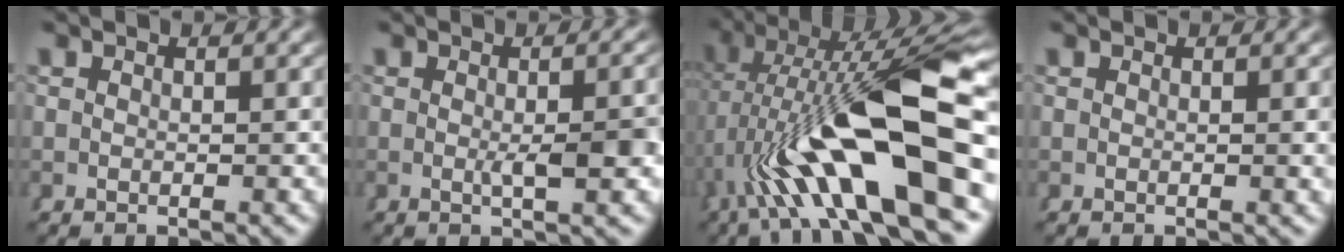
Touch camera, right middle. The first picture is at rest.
{"total": 3.4, "force": [-0.7, 0.4, 3.3], "torque": [-0.052, -0.006, -0.007]}
{"total": 13.4, "force": [-0.5, 4.3, 12.6], "torque": [-0.232, 0.001, 0.001]}
{"total": 0.0}